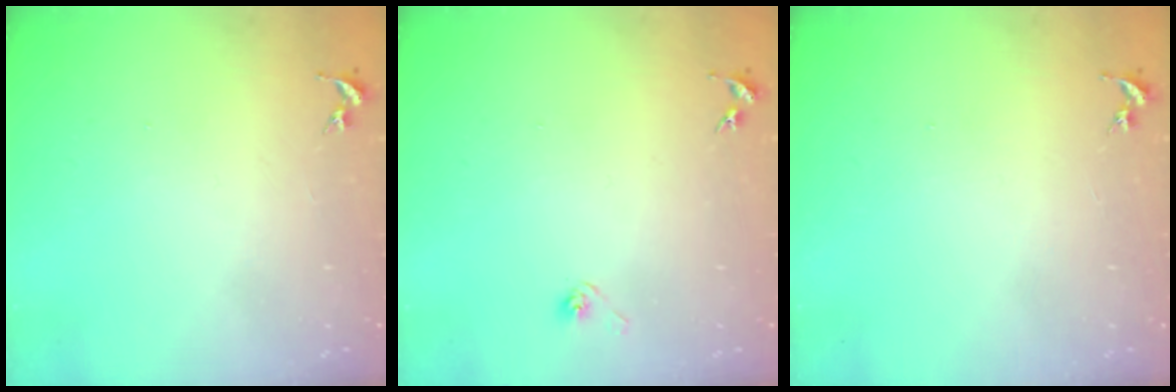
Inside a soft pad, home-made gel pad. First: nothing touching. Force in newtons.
{"total": 3.1, "press": 2.7, "slide": 1.4}
{"total": 0.0}